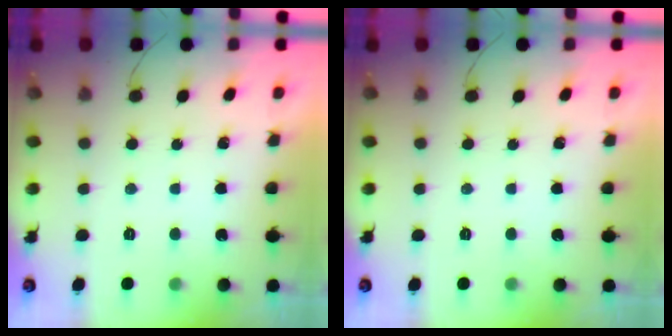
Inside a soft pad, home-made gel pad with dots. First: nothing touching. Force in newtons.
{"total": 0.0}